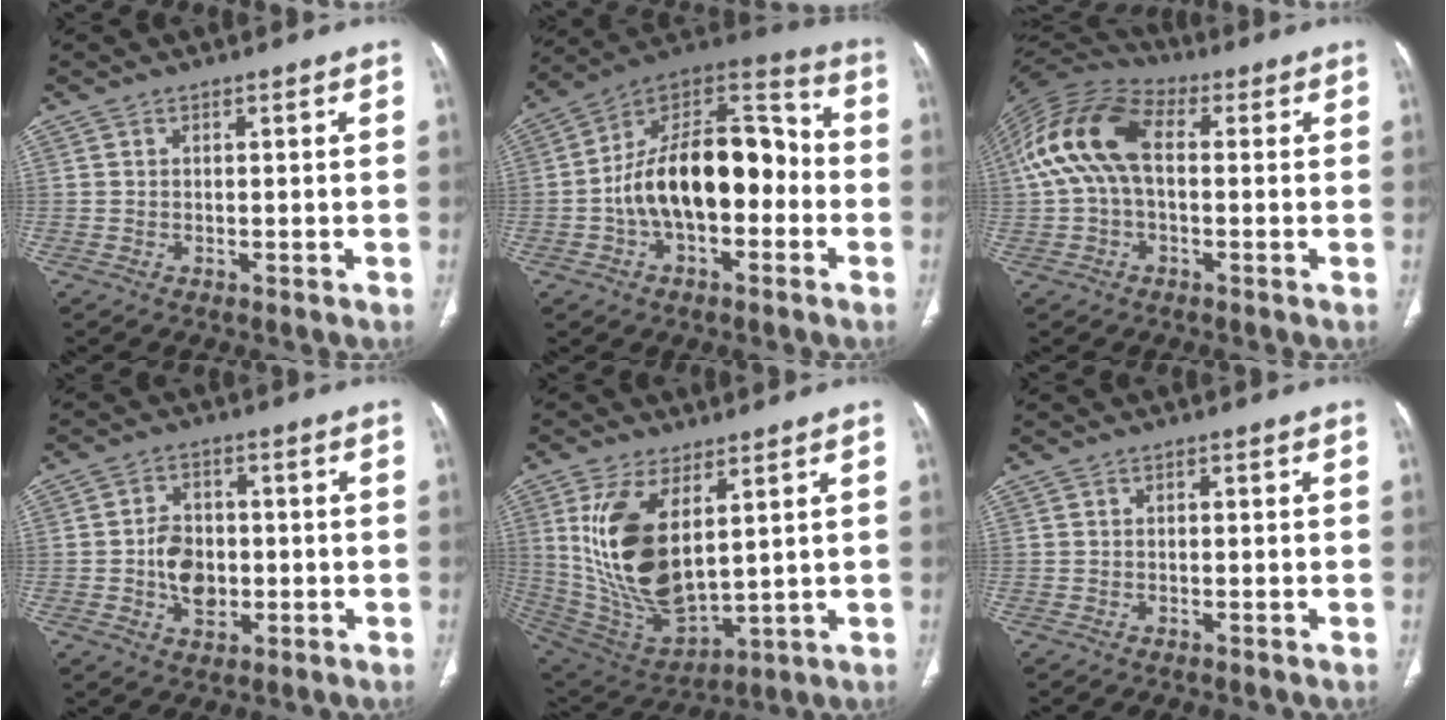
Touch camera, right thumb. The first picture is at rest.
{"total": 21.5, "force": [-2.7, 12.0, 17.6], "torque": [-0.265, 0.055, -0.050]}
{"total": 15.0, "force": [1.4, 8.9, 12.0], "torque": [-0.244, 0.038, 0.016]}
{"total": 7.5, "force": [-1.0, 5.6, 4.9], "torque": [-0.061, 0.010, -0.015]}
{"total": 18.0, "force": [5.1, 8.6, 14.9], "torque": [-0.283, -0.025, 0.123]}
{"total": 0.5, "force": [0.1, 0.3, 0.4], "torque": [-0.009, 0.003, 0.002]}